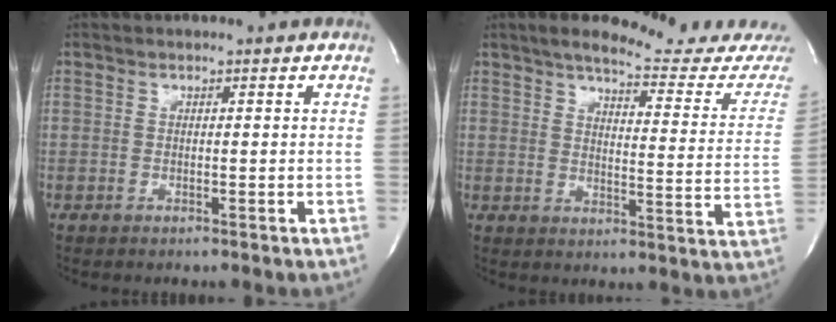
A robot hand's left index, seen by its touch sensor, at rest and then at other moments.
{"total": 16.6, "force": [15.4, 0.6, 6.1], "torque": [-0.078, -0.073, 0.180]}